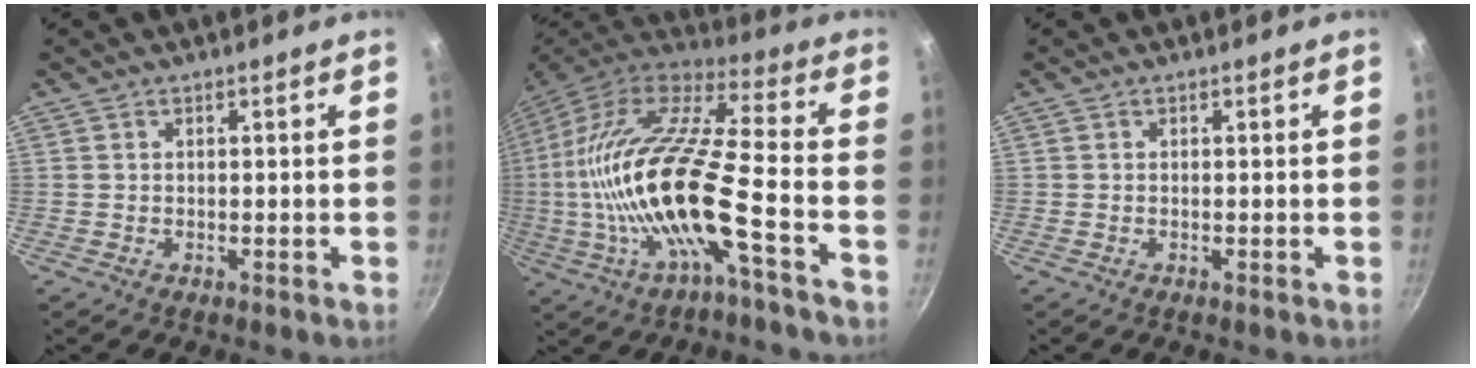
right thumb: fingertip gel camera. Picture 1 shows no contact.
{"total": 23.4, "force": [-5.4, 5.3, 22.1], "torque": [-0.411, 0.031, -0.116]}
{"total": 0.0}